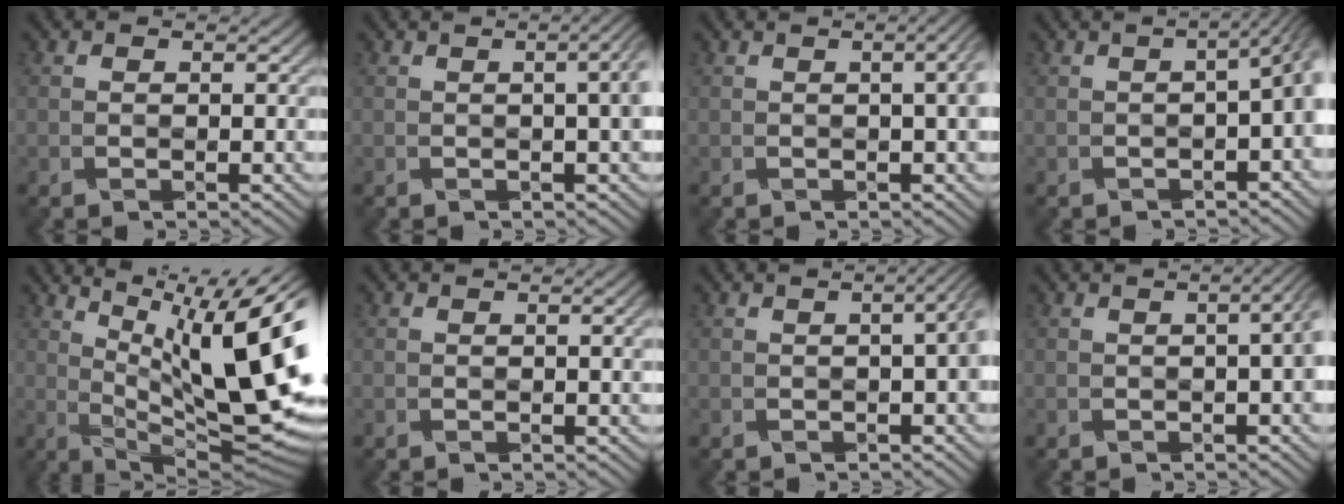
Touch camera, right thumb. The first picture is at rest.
{"total": 4.7, "force": [0.2, 1.2, 4.5], "torque": [-0.044, 0.016, 0.002]}
{"total": 3.9, "force": [0.3, 0.9, 3.8], "torque": [-0.040, 0.015, 0.004]}
{"total": 5.2, "force": [-1.2, 1.5, 4.8], "torque": [-0.053, -0.002, -0.016]}
{"total": 18.1, "force": [4.9, 5.6, 16.6], "torque": [-0.243, 0.020, 0.091]}
{"total": 0.9, "force": [0.1, 0.1, 0.8], "torque": [-0.009, 0.001, 0.002]}
{"total": 3.9, "force": [-0.2, 0.9, 3.8], "torque": [-0.042, 0.008, 0.000]}
{"total": 4.6, "force": [-0.2, 1.2, 4.5], "torque": [-0.048, 0.009, 0.001]}